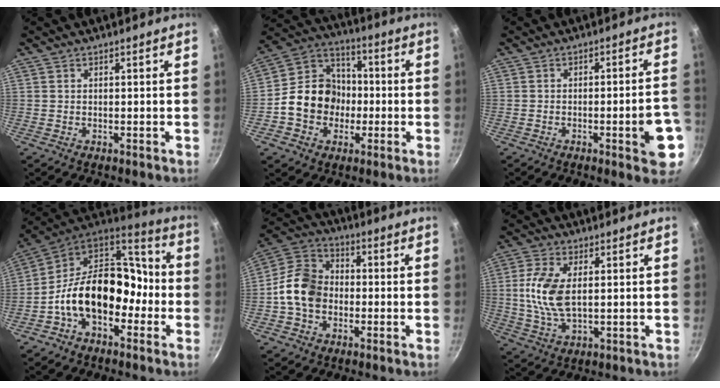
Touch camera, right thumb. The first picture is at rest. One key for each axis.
{"total": 14.1, "fx": -2.3, "fy": 12.0, "fz": 7.0, "tx": -0.087, "ty": 0.038, "tz": -0.055}
{"total": 9.1, "fx": -3.3, "fy": 2.3, "fz": 8.2, "tx": -0.084, "ty": 0.023, "tz": -0.038}
{"total": 19.4, "fx": -4.7, "fy": 13.0, "fz": 13.6, "tx": -0.181, "ty": 0.073, "tz": -0.096}
{"total": 11.6, "fx": -1.8, "fy": 8.9, "fz": 7.1, "tx": -0.108, "ty": 0.029, "tz": -0.054}
{"total": 9.7, "fx": 1.3, "fy": 4.8, "fz": 8.4, "tx": -0.172, "ty": -0.002, "tz": 0.027}